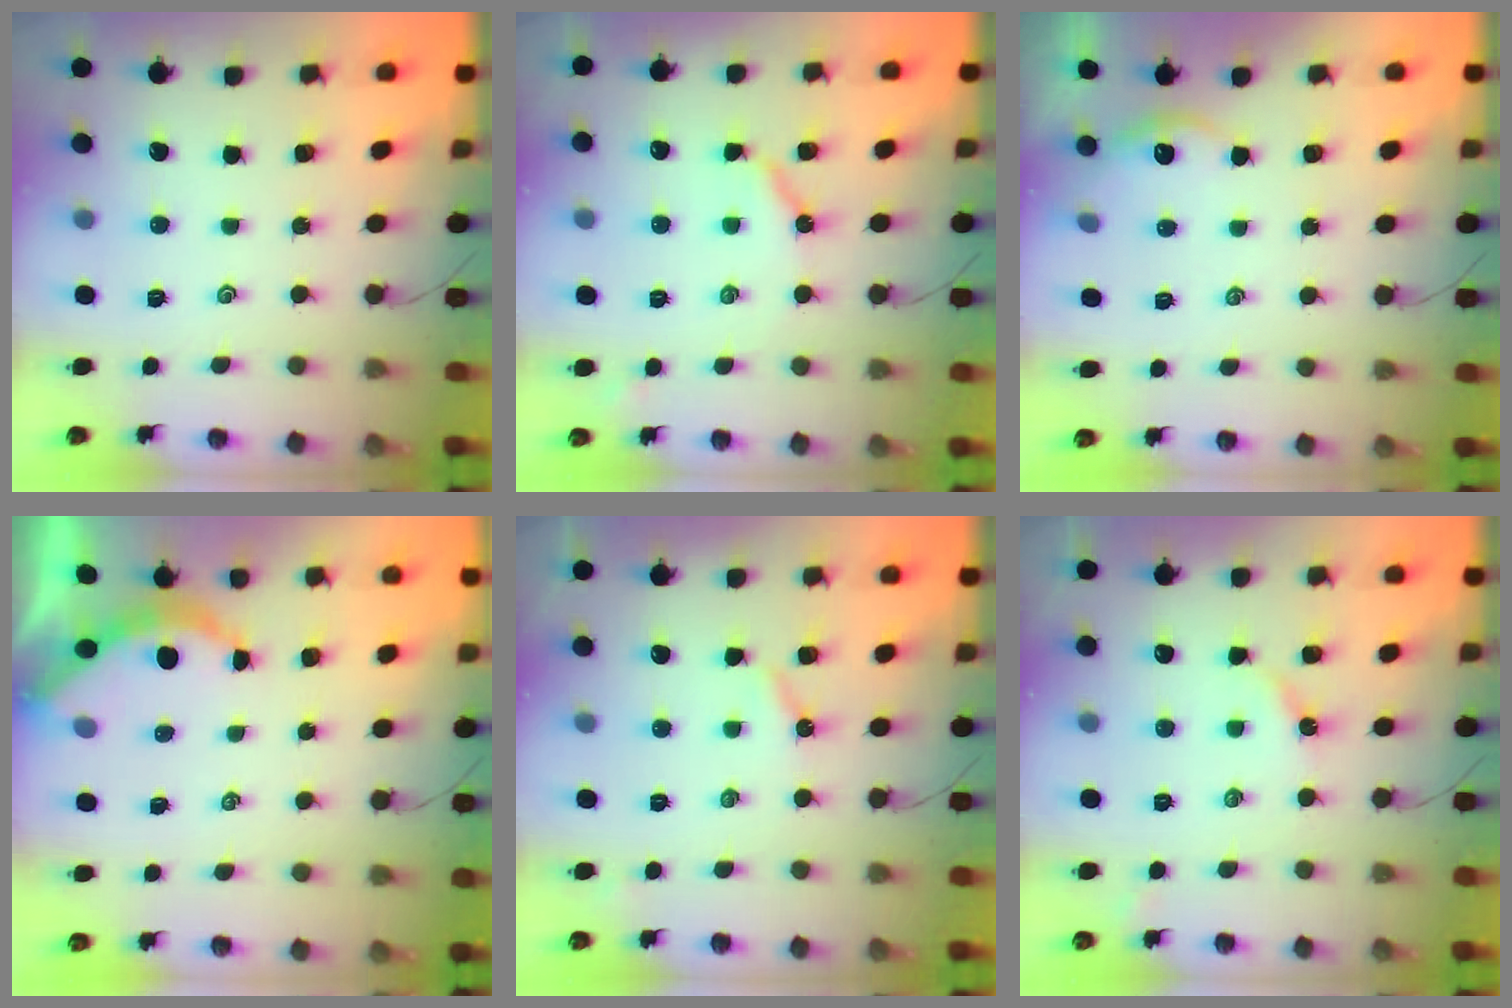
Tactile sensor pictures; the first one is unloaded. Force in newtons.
{"total": 6.3, "press": 6.3, "slide": 0.6}
{"total": 5.1, "press": 5.1, "slide": 0.4}
{"total": 4.3, "press": 4.3, "slide": 0.5}
{"total": 3.3, "press": 3.2, "slide": 0.4}
{"total": 3.2, "press": 3.2, "slide": 0.4}